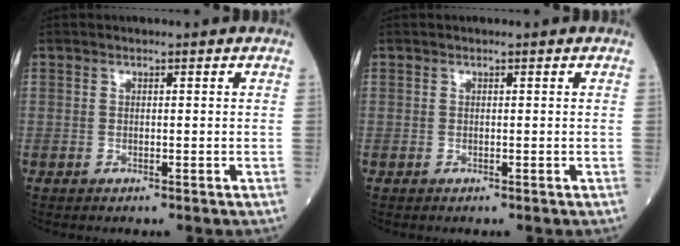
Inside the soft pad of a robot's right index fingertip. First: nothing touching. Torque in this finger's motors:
{"motor_torque": [0.02, 0.02, 0.00, 0.00]}